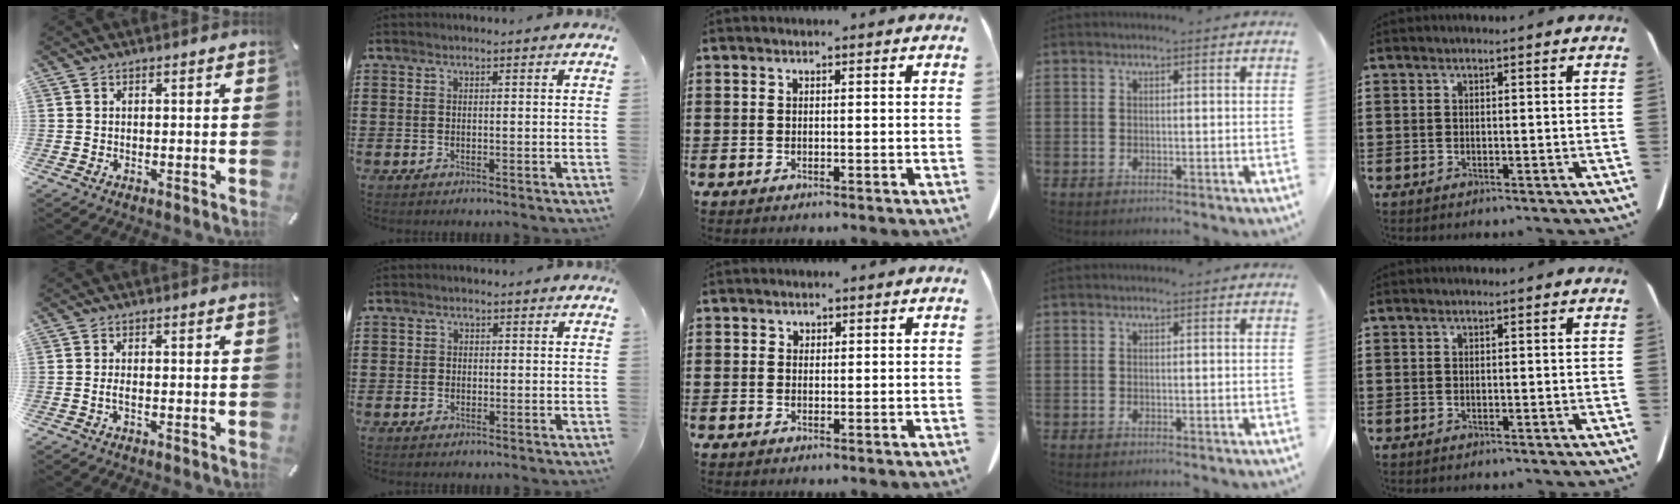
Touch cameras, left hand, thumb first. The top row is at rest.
{"thumb": {"total": 1.7, "force": [-0.7, 0.4, 1.4], "torque": [-0.033, -0.001, -0.016]}, "index": {"total": 0.9, "force": [-0.2, 0.8, 0.2], "torque": [-0.007, 0.003, -0.006]}, "middle": {"total": 0.7, "force": [0.4, 0.5, 0.1], "torque": [-0.004, 0.001, 0.009]}}